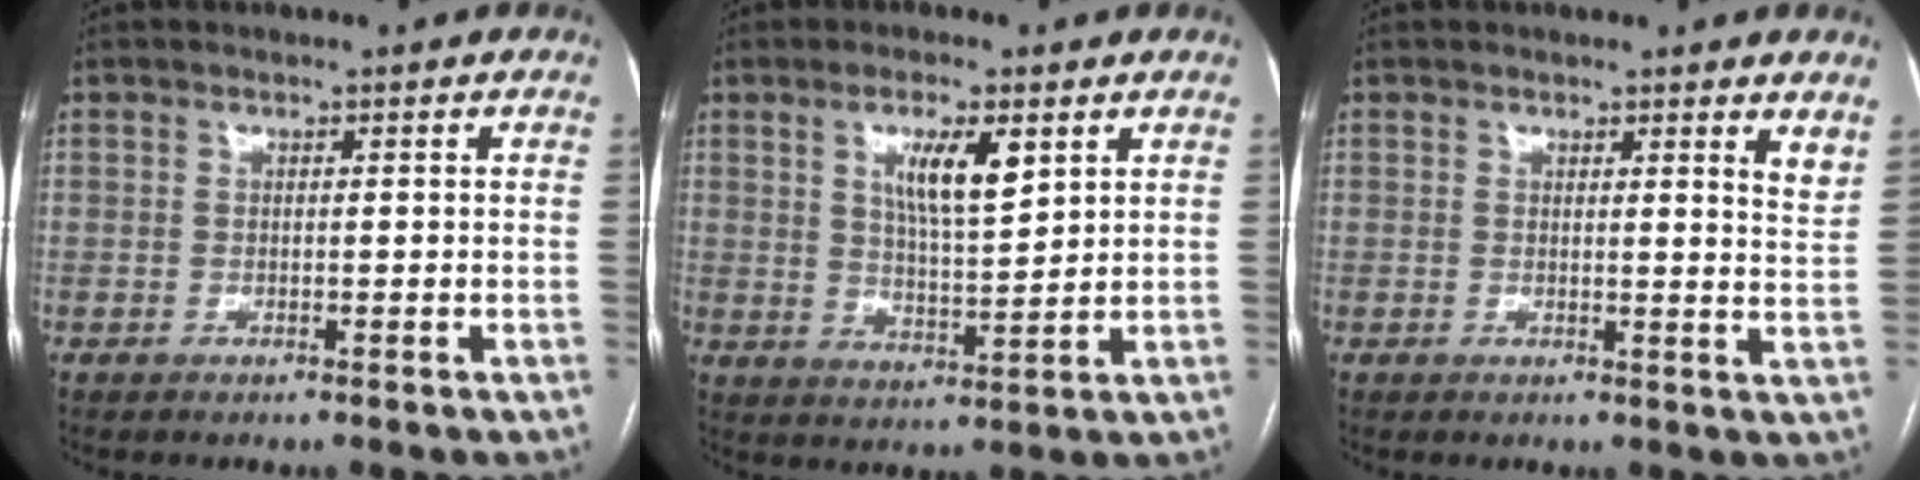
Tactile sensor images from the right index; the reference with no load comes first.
{"total": 7.4, "force": [3.3, 1.6, 6.5], "torque": [-0.117, -0.003, 0.059]}
{"total": 3.3, "force": [2.9, -0.1, 1.7], "torque": [-0.027, -0.024, 0.019]}